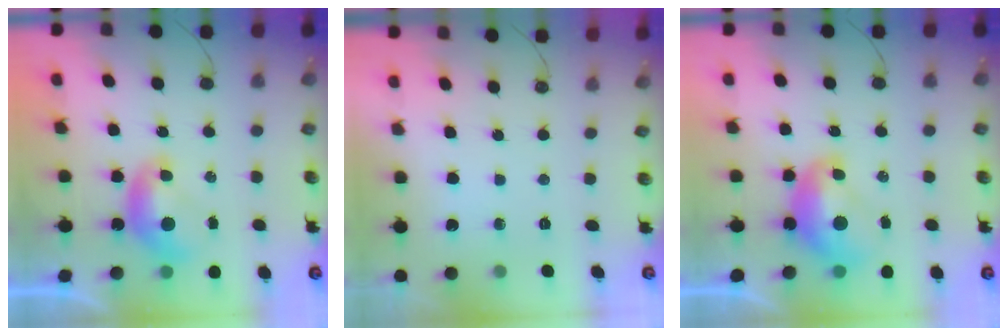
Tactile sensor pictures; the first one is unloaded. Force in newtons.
{"total": 0.0}
{"total": 2.8, "press": 2.8, "slide": 0.4}